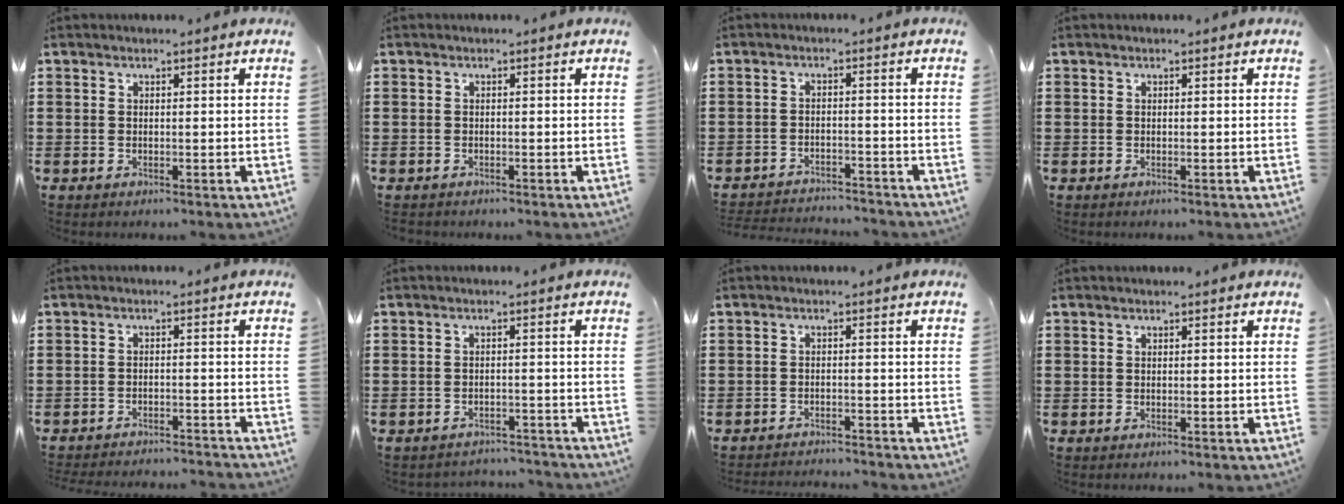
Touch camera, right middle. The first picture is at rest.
{"total": 0.6, "force": [-0.5, 0.2, -0.1], "torque": [0.002, 0.004, -0.012]}
{"total": 2.9, "force": [-2.9, 0.2, 0.0], "torque": [-0.006, 0.000, -0.062]}
{"total": 0.0}
{"total": 2.7, "force": [-2.7, -0.1, 0.2], "torque": [-0.006, 0.002, -0.056]}
{"total": 2.3, "force": [-2.2, 0.3, 0.0], "torque": [-0.007, 0.001, -0.048]}
{"total": 2.0, "force": [-2.0, 0.0, 0.0], "torque": [-0.006, 0.001, -0.042]}
{"total": 0.0}